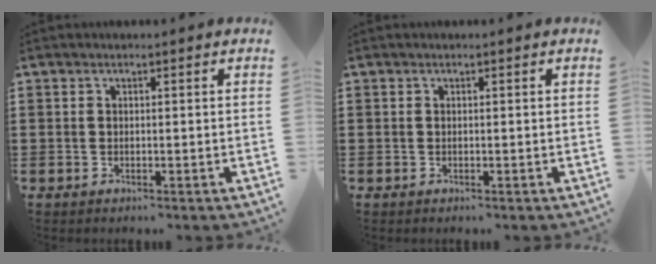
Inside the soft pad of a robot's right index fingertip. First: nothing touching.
{"total": 0.0}